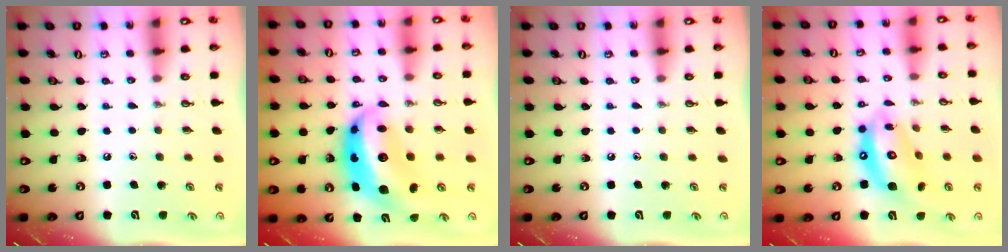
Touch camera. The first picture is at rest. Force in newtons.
{"total": 13.4, "press": 13.3, "slide": 1.4}
{"total": 0.0}
{"total": 14.1, "press": 14.0, "slide": 1.6}